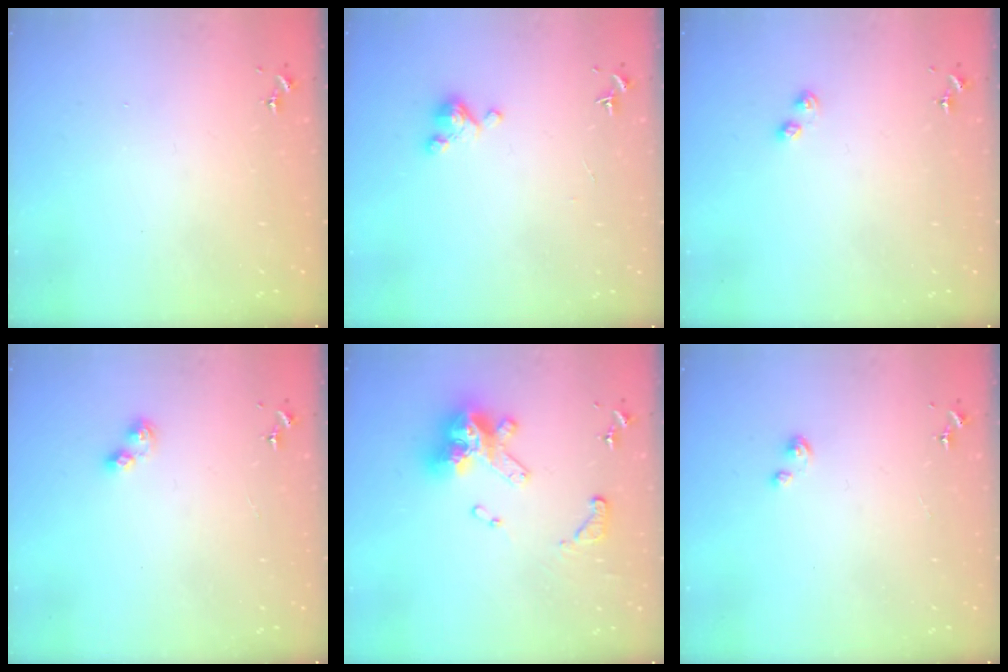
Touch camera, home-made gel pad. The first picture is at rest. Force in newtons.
{"total": 4.7, "press": 4.6, "slide": 0.3}
{"total": 3.9, "press": 3.9, "slide": 0.5}
{"total": 6.2, "press": 6.2, "slide": 0.7}
{"total": 17.0, "press": 17.0, "slide": 1.5}
{"total": 2.7, "press": 2.7, "slide": 0.3}